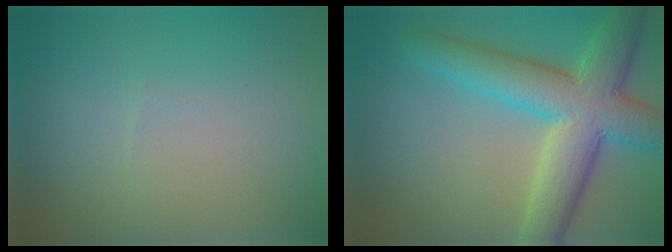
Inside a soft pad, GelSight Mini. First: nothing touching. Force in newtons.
{"total": 8.6, "press": 8.6, "slide": 0.4}